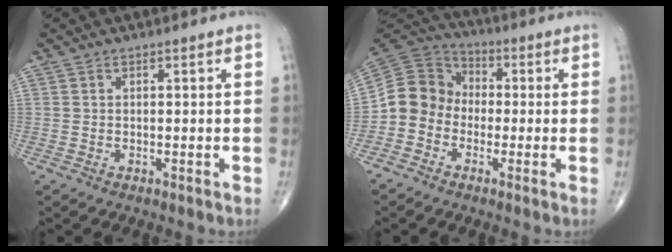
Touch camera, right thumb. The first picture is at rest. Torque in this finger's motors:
{"motor_torque": [0.03, 0.03, 0.04, -0.20, 0.05]}